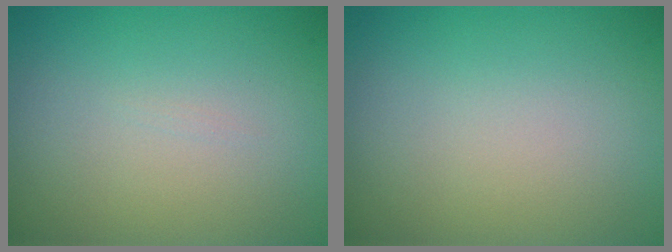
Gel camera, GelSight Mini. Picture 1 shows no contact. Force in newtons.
{"total": 0.0}